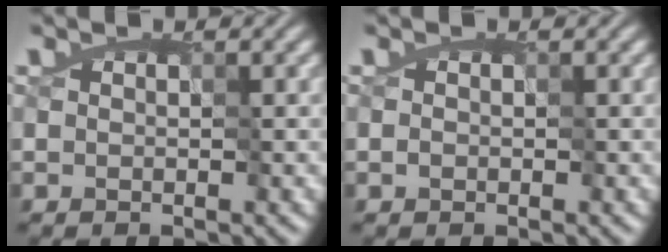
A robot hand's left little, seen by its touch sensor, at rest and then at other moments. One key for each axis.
{"total": 0.5, "fx": 0.0, "fy": 0.5, "fz": 0.2, "tx": -0.002, "ty": 0.003, "tz": -0.001}